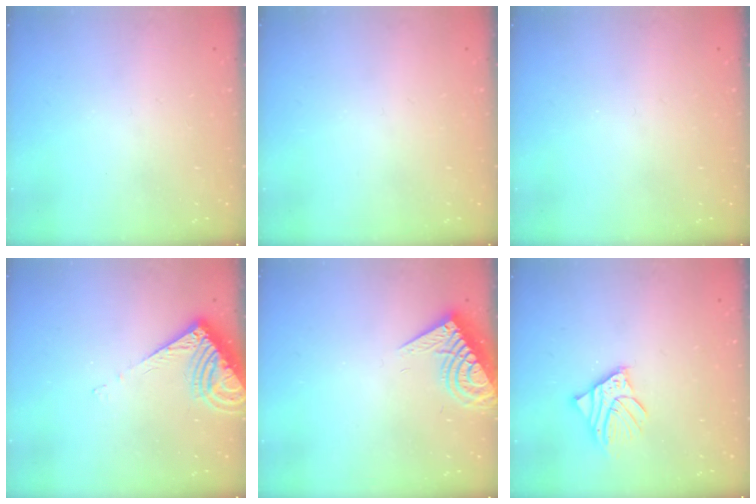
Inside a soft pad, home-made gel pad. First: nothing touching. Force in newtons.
{"total": 0.0}
{"total": 0.0}
{"total": 9.4, "press": 9.3, "slide": 0.8}
{"total": 9.6, "press": 9.5, "slide": 1.2}
{"total": 7.0, "press": 6.9, "slide": 0.8}